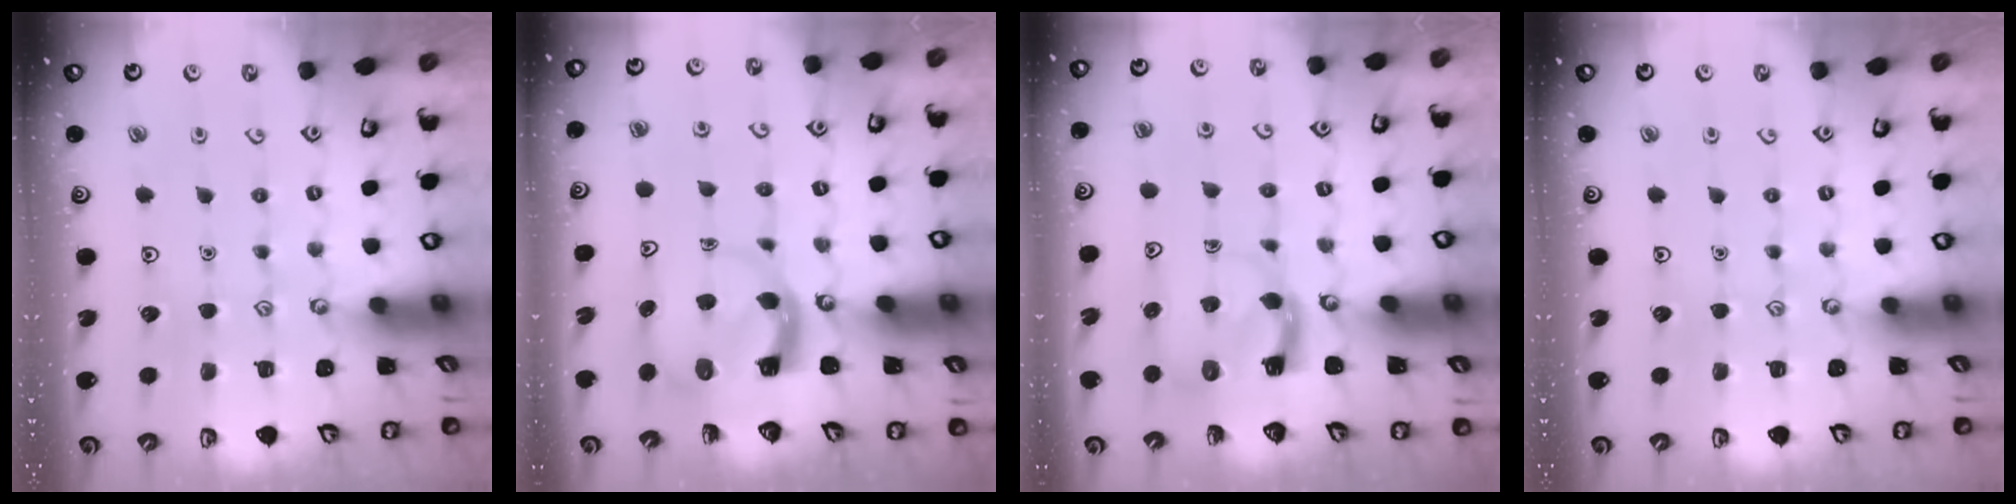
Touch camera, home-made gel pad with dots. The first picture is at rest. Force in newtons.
{"total": 3.9, "press": 3.8, "slide": 0.6}
{"total": 4.0, "press": 3.9, "slide": 0.7}
{"total": 0.0}